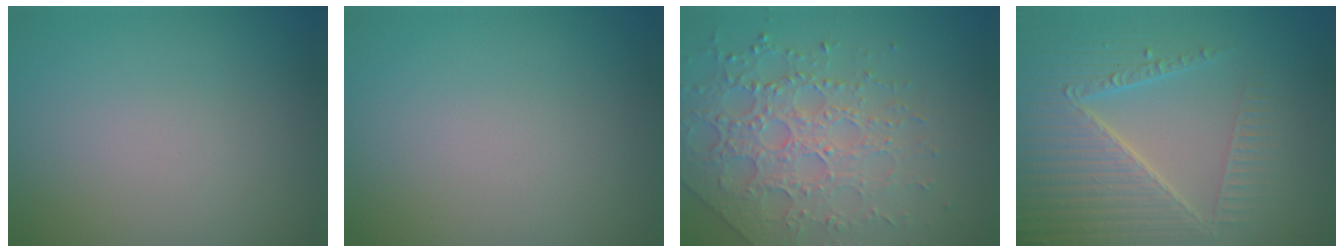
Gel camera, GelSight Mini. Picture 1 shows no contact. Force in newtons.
{"total": 0.0}
{"total": 5.2, "press": 4.7, "slide": 2.1}
{"total": 6.6, "press": 5.2, "slide": 4.1}